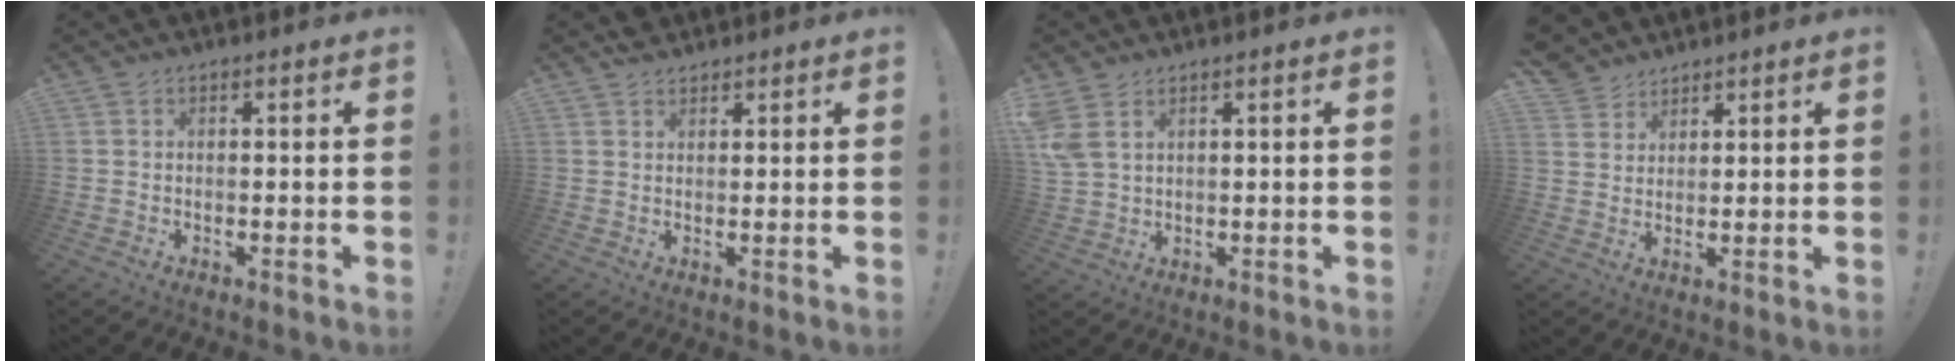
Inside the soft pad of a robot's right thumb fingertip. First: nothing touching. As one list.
[{"total": 2.4, "force": [2.1, 1.2, 0.2], "torque": [0.009, -0.015, 0.037]}, {"total": 5.9, "force": [3.1, 3.5, 3.7], "torque": [-0.074, -0.008, 0.063]}, {"total": 5.1, "force": [3.8, 3.4, 0.4], "torque": [-0.011, -0.028, 0.076]}]